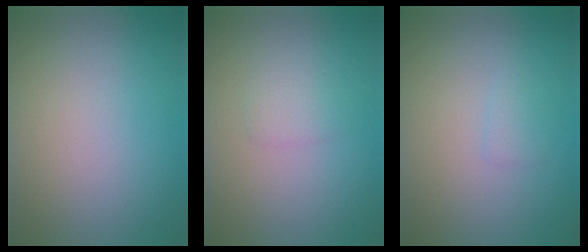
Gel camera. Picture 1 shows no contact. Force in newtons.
{"total": 1.2, "press": 1.2, "slide": 0.1}
{"total": 0.7, "press": 0.7, "slide": 0.1}